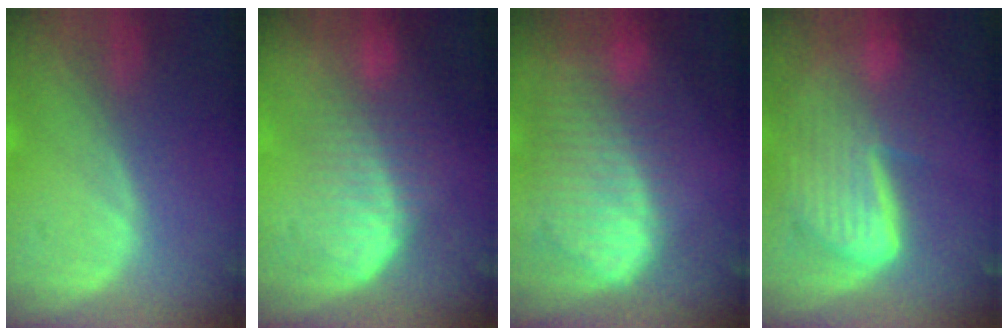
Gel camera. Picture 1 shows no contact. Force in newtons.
{"total": 6.8, "press": 6.7, "slide": 1.4}
{"total": 10.6, "press": 9.1, "slide": 5.3}
{"total": 9.2, "press": 8.0, "slide": 4.5}